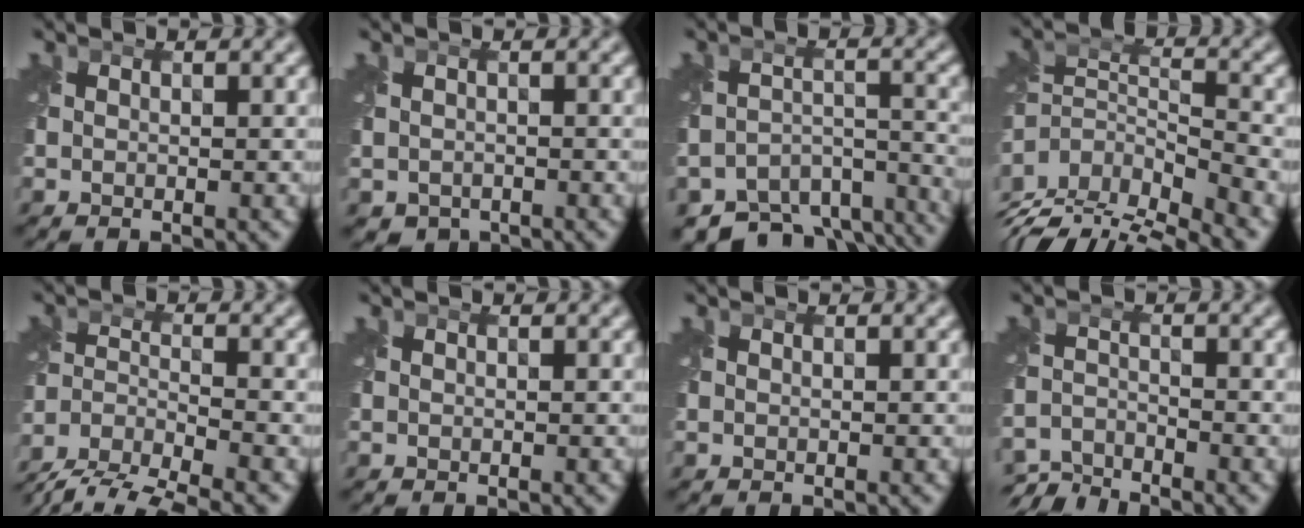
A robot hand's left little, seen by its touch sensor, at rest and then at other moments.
{"total": 1.3, "force": [-0.7, 1.0, 0.4], "torque": [-0.010, -0.011, -0.013]}
{"total": 9.1, "force": [-7.9, 3.7, 2.8], "torque": [-0.040, -0.021, -0.104]}
{"total": 9.4, "force": [-6.7, 3.8, 5.4], "torque": [-0.119, 0.001, -0.111]}
{"total": 9.1, "force": [-8.2, 2.1, 3.4], "torque": [-0.074, -0.028, -0.142]}
{"total": 0.0}
{"total": 0.0}
{"total": 4.5, "force": [-4.4, 0.7, 0.8], "torque": [-0.021, -0.016, -0.089]}